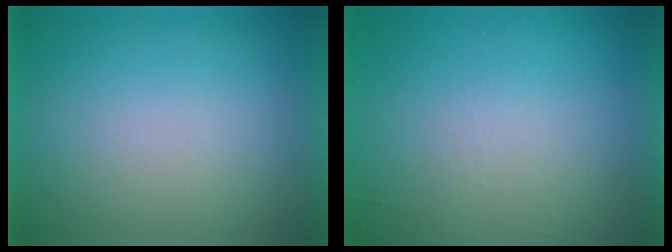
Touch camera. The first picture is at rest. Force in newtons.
{"total": 5.9}